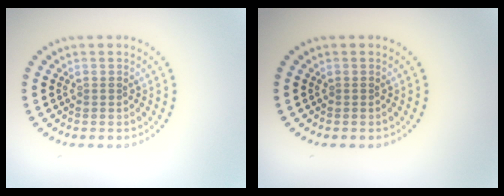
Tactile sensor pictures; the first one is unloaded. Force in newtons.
{"total": 0.0}